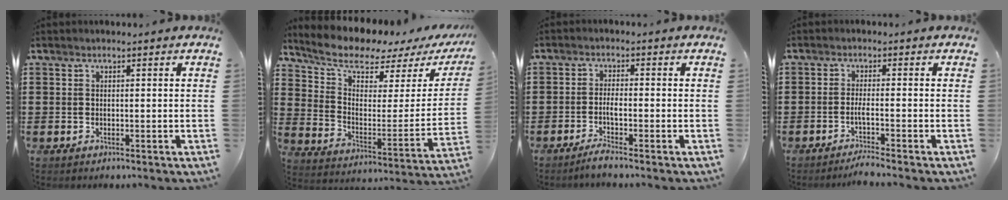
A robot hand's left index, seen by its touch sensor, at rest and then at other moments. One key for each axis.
{"total": 7.2, "fx": 6.1, "fy": 2.3, "fz": 3.0, "tx": -0.086, "ty": -0.044, "tz": 0.104}
{"total": 2.8, "fx": -1.5, "fy": 0.2, "fz": 2.3, "tx": -0.050, "ty": -0.002, "tz": -0.031}
{"total": 2.8, "fx": -1.8, "fy": -0.3, "fz": 2.1, "tx": -0.037, "ty": -0.001, "tz": -0.034}